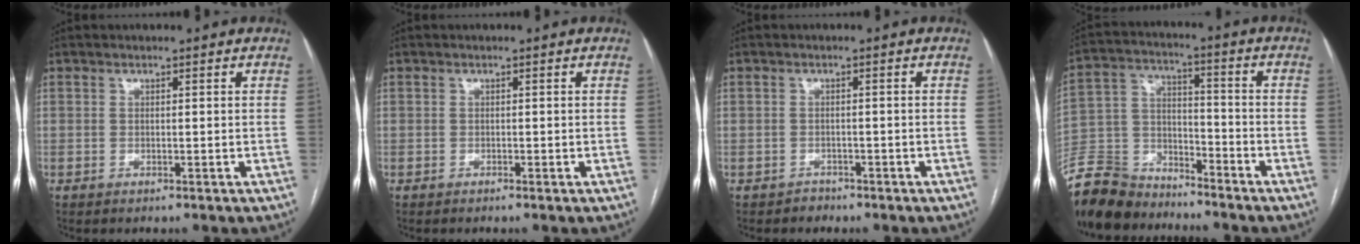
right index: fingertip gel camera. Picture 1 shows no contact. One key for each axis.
{"total": 0.0}
{"total": 1.7, "fx": -1.2, "fy": 1.1, "fz": -0.4, "tx": 0.001, "ty": 0.005, "tz": -0.023}
{"total": 11.9, "fx": -10.9, "fy": 4.2, "fz": 2.1, "tx": -0.052, "ty": 0.014, "tz": -0.211}